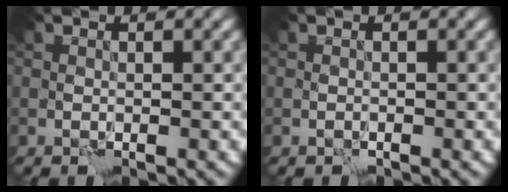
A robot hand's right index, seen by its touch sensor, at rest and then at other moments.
{"total": 0.0}